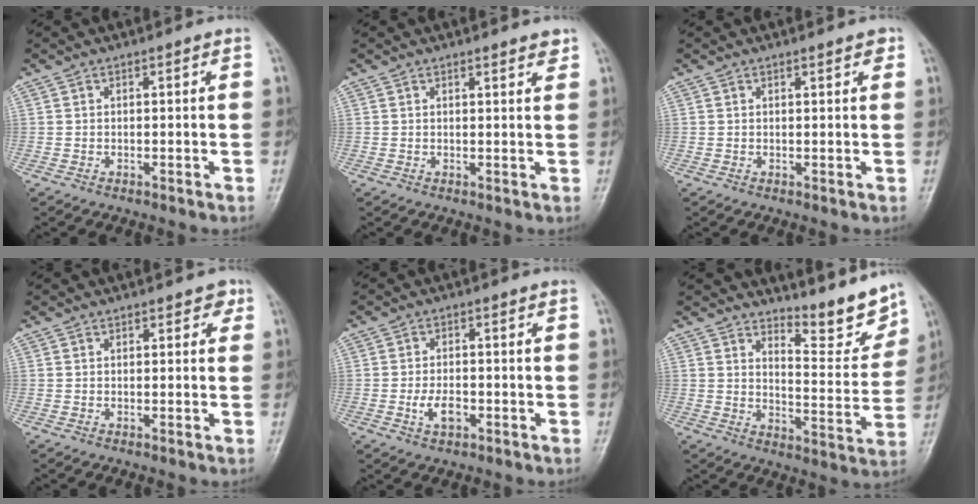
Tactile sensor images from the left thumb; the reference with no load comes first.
{"total": 1.9, "force": [1.6, 0.4, 1.0], "torque": [-0.008, -0.010, 0.020]}
{"total": 1.5, "force": [1.0, 0.4, 1.0], "torque": [-0.010, -0.002, 0.010]}
{"total": 2.0, "force": [1.2, 1.2, 1.0], "torque": [0.006, -0.002, 0.010]}
{"total": 3.9, "force": [-1.3, 2.2, 3.0], "torque": [-0.055, 0.005, -0.022]}
{"total": 9.8, "force": [8.8, 2.1, 3.8], "torque": [-0.027, -0.083, 0.134]}